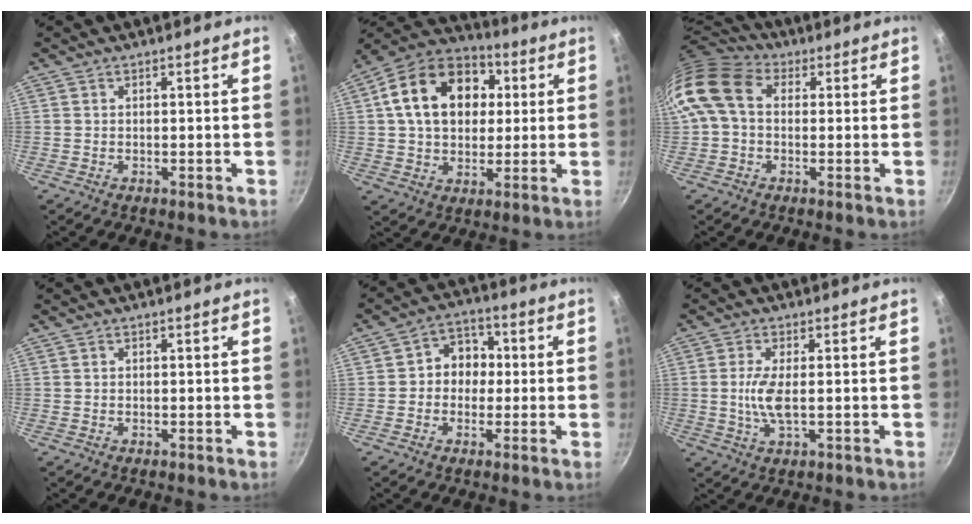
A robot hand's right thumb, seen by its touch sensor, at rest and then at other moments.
{"total": 19.2, "force": [4.1, 14.1, 12.4], "torque": [-0.183, 0.024, 0.057]}
{"total": 11.4, "force": [1.6, 8.5, 7.4], "torque": [-0.132, 0.022, 0.008]}
{"total": 0.0}
{"total": 7.5, "force": [0.0, 6.4, 3.8], "torque": [-0.007, 0.018, -0.013]}
{"total": 5.3, "force": [-0.1, 1.6, 5.0], "torque": [-0.116, -0.002, -0.003]}